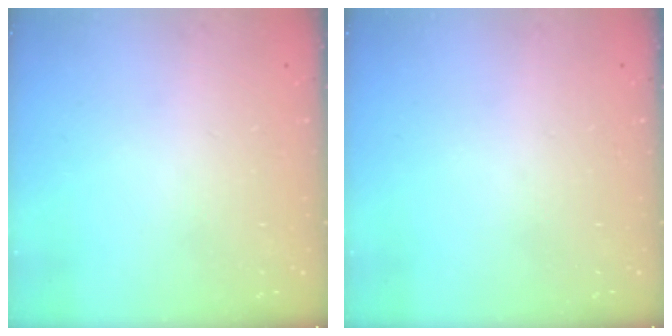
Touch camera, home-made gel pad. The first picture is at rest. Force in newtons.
{"total": 0.0}